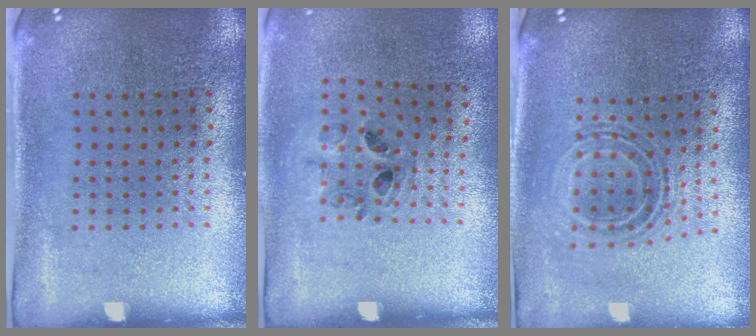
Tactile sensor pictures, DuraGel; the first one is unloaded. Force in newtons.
{"total": 0.8, "press": 0.8, "slide": 0.3}
{"total": 0.7, "press": 0.7, "slide": 0.2}